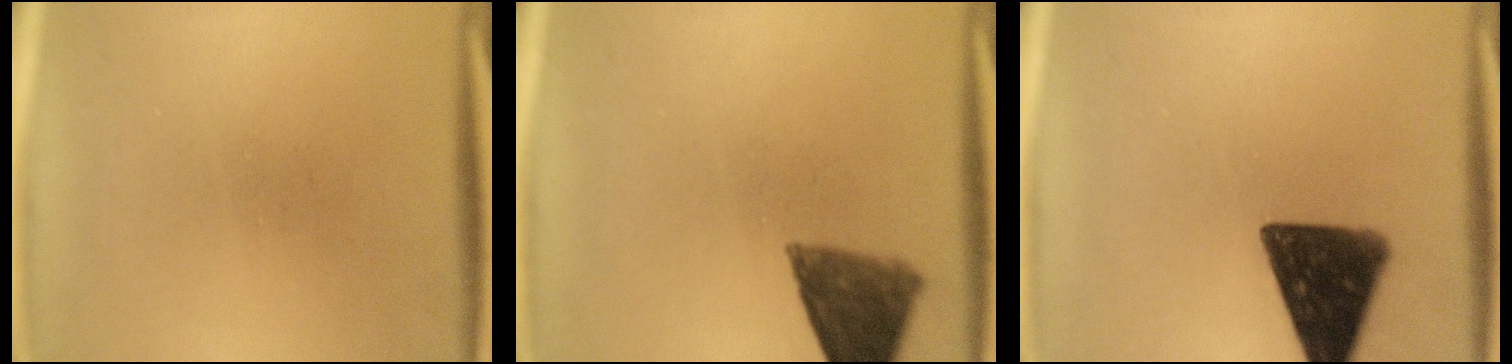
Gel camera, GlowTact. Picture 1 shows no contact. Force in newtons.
{"total": 9.2}
{"total": 13.9}